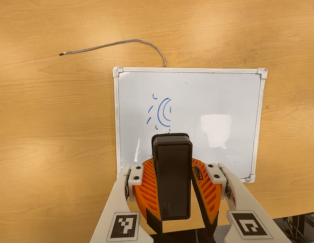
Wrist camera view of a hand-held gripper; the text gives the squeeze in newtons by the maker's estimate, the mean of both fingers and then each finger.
{"total": 9.3, "left": 9.1, "right": 9.5}